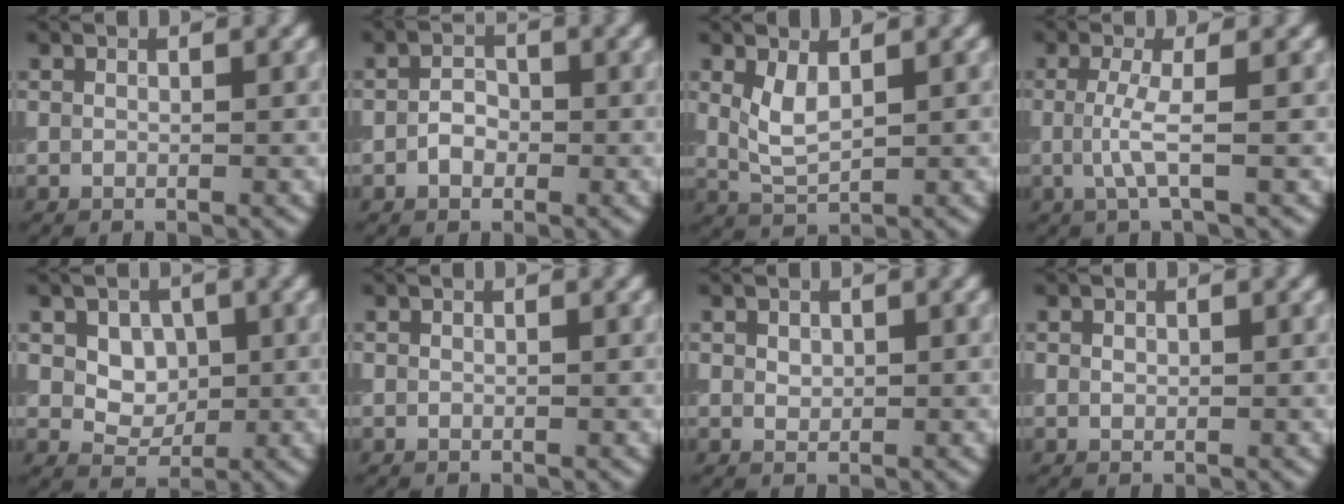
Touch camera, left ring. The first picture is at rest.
{"total": 1.8, "force": [-0.7, 1.3, 1.1], "torque": [-0.019, 0.004, -0.016]}
{"total": 2.9, "force": [0.9, 1.3, 2.4], "torque": [-0.055, -0.002, 0.023]}
{"total": 2.7, "force": [-0.2, 0.5, 2.6], "torque": [-0.056, -0.005, -0.006]}
{"total": 2.9, "force": [0.5, 2.3, 1.7], "torque": [-0.024, -0.003, 0.008]}
{"total": 0.0}
{"total": 0.8, "force": [0.3, 0.6, 0.4], "torque": [-0.008, -0.002, 0.008]}
{"total": 0.6, "force": [0.1, 0.4, 0.4], "torque": [-0.006, 0.000, 0.003]}